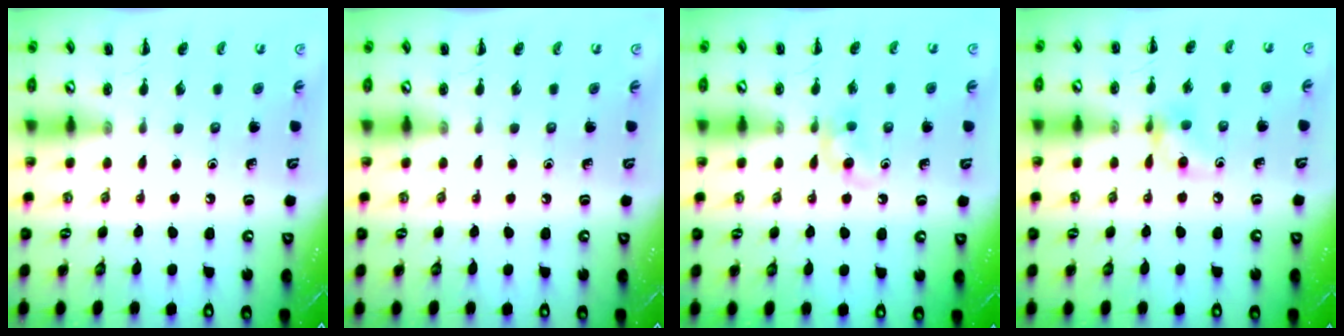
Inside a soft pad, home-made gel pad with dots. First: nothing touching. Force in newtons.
{"total": 0.0}
{"total": 5.1, "press": 4.7, "slide": 1.9}
{"total": 7.2, "press": 7.2, "slide": 1.0}